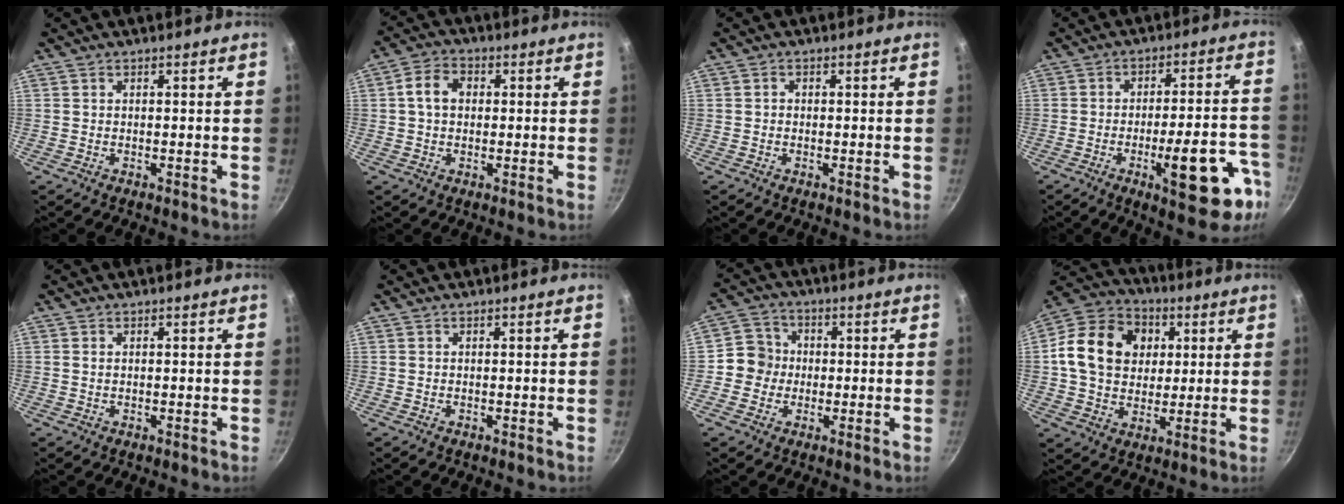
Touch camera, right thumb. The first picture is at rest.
{"total": 5.7, "force": [0.7, 4.3, 3.6], "torque": [-0.053, 0.014, 0.002]}
{"total": 0.6, "force": [-0.2, 0.5, 0.2], "torque": [-0.003, 0.003, -0.003]}
{"total": 16.5, "force": [-7.3, 5.4, 13.7], "torque": [-0.145, 0.039, -0.094]}
{"total": 0.6, "force": [0.1, 0.4, 0.4], "torque": [-0.008, 0.001, 0.002]}
{"total": 0.0}
{"total": 6.1, "force": [-0.6, 5.8, 1.7], "torque": [0.005, 0.016, -0.028]}
{"total": 17.1, "force": [3.3, 13.7, 9.7], "torque": [-0.150, 0.016, 0.046]}